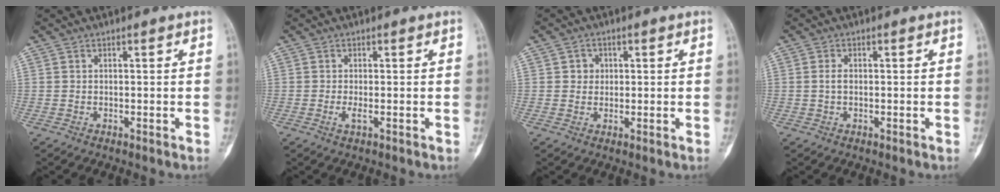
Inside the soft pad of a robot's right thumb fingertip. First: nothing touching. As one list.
[{"total": 2.2, "force": [-0.6, 0.6, 2.0], "torque": [-0.048, -0.006, -0.014]}, {"total": 2.5, "force": [0.5, 2.3, 0.8], "torque": [0.003, 0.002, 0.005]}, {"total": 1.6, "force": [0.0, 0.9, 1.3], "torque": [-0.024, 0.002, -0.003]}]